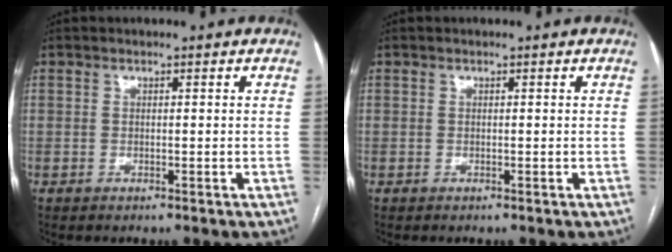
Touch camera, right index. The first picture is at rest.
{"total": 0.0}